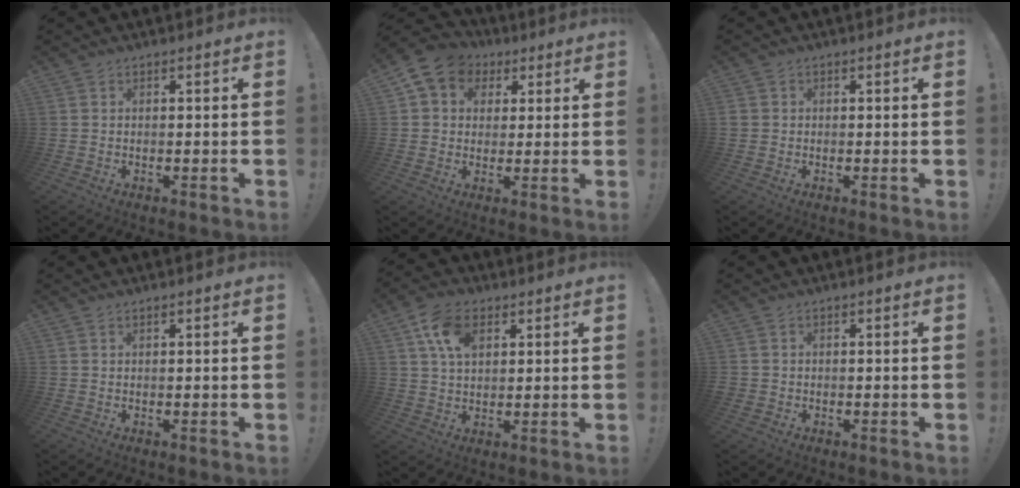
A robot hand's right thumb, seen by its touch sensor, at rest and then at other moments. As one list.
[{"total": 8.7, "force": [2.8, 7.7, 3.1], "torque": [-0.043, -0.006, 0.058]}, {"total": 1.2, "force": [0.1, 1.1, 0.4], "torque": [-0.008, 0.004, 0.002]}, {"total": 0.6, "force": [0.5, -0.2, 0.4], "torque": [-0.010, 0.001, 0.009]}, {"total": 10.7, "force": [4.6, 6.8, 6.9], "torque": [-0.114, -0.003, 0.084]}, {"total": 1.3, "force": [0.0, 1.3, 0.3], "torque": [-0.004, 0.003, 0.001]}]